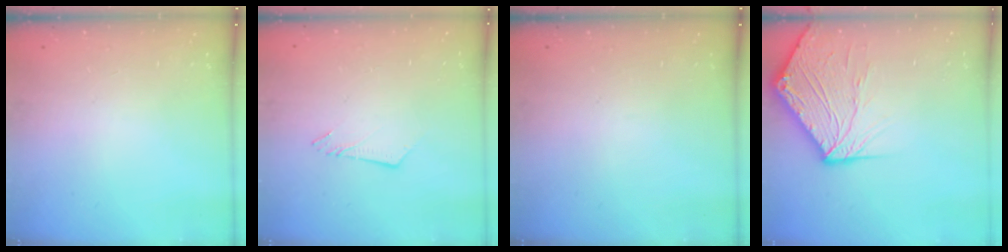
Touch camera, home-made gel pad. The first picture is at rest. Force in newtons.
{"total": 2.9, "press": 2.9, "slide": 0.2}
{"total": 0.0}
{"total": 11.3, "press": 11.2, "slide": 1.3}